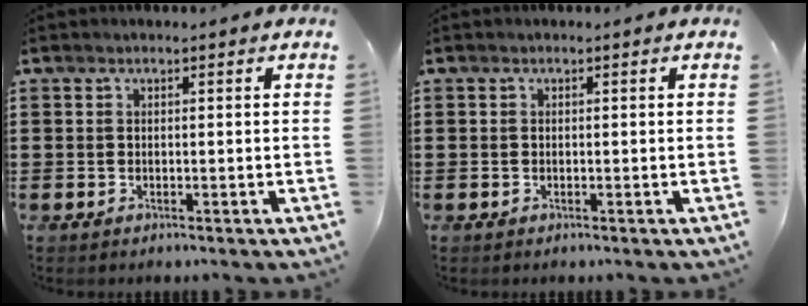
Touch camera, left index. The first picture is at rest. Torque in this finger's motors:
{"motor_torque": [-0.09, -0.02, -0.02, -0.01]}